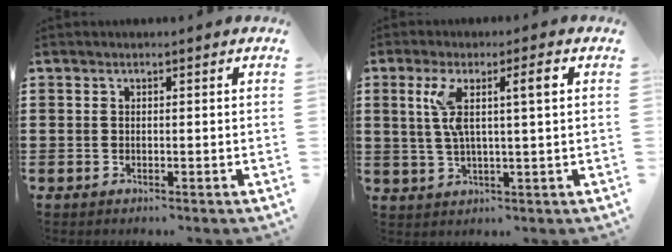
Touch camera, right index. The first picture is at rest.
{"total": 6.5, "force": [1.9, 0.8, 6.1], "torque": [-0.128, -0.002, 0.025]}